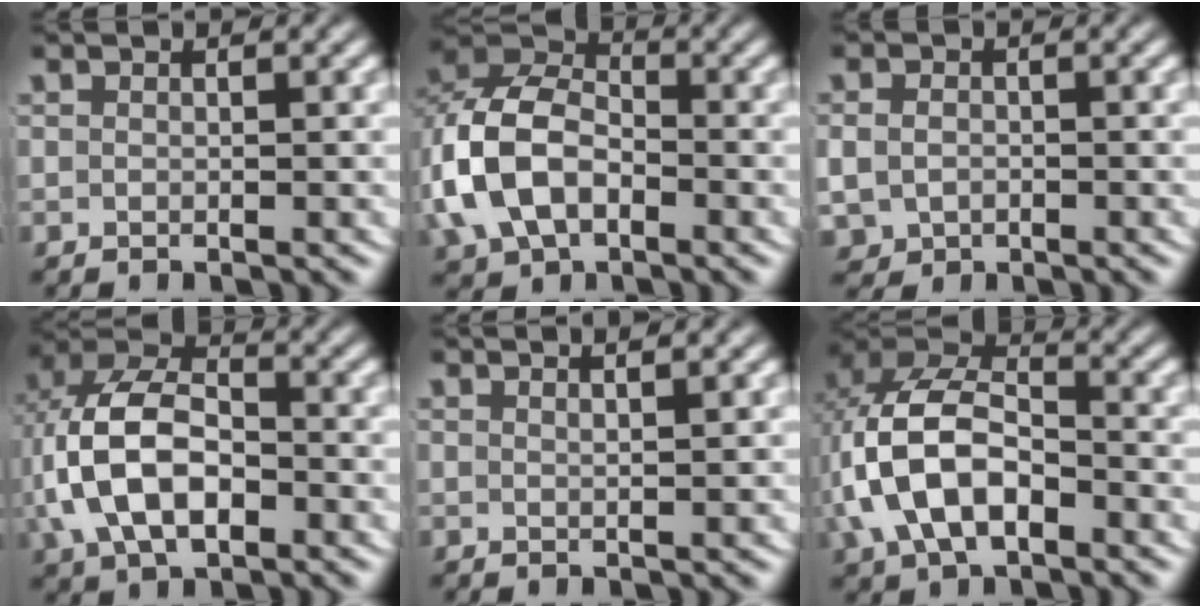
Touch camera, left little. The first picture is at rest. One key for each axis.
{"total": 10.3, "fx": -0.7, "fy": 8.4, "fz": 5.9, "tx": -0.139, "ty": -0.010, "tz": -0.018}
{"total": 3.6, "fx": -0.8, "fy": 3.2, "fz": 1.5, "tx": -0.054, "ty": -0.025, "tz": -0.001}
{"total": 10.1, "fx": -0.2, "fy": 7.2, "fz": 7.1, "tx": -0.149, "ty": -0.017, "tz": -0.001}
{"total": 1.9, "fx": 1.4, "fy": -0.3, "fz": 1.2, "tx": -0.016, "ty": -0.002, "tz": 0.026}
{"total": 11.0, "fx": -0.2, "fy": 8.3, "fz": 7.2, "tx": -0.160, "ty": -0.019, "tz": -0.004}